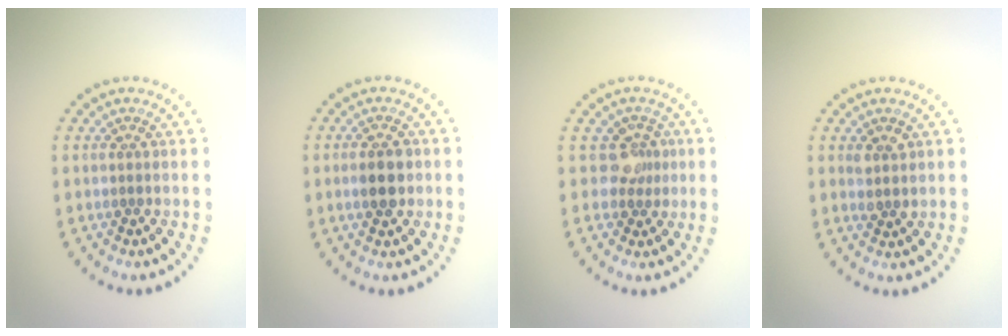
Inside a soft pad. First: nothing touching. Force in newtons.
{"total": 2.9, "press": 2.9, "slide": 0.2}
{"total": 2.1, "press": 1.5, "slide": 1.4}
{"total": 1.4, "press": 1.3, "slide": 0.6}